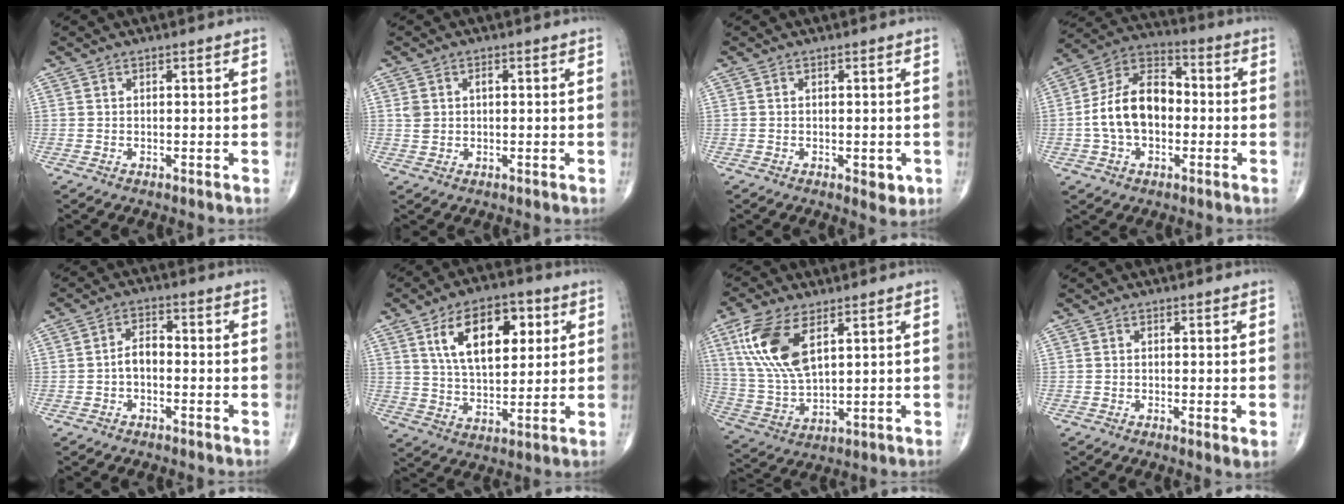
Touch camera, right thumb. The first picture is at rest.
{"total": 3.4, "force": [0.7, 2.1, 2.5], "torque": [-0.048, 0.006, 0.016]}
{"total": 2.1, "force": [-0.7, 1.0, 1.7], "torque": [-0.014, -0.003, -0.007]}
{"total": 14.3, "force": [-1.2, 9.4, 10.8], "torque": [-0.181, 0.038, -0.030]}
{"total": 3.8, "force": [-1.0, 2.2, 2.9], "torque": [-0.041, 0.020, -0.025]}
{"total": 15.7, "force": [5.4, 8.5, 12.0], "torque": [-0.161, -0.012, 0.095]}
{"total": 14.1, "force": [5.9, 6.6, 11.0], "torque": [-0.229, -0.015, 0.126]}
{"total": 1.8, "force": [-0.2, 0.3, 1.8], "torque": [-0.034, -0.009, -0.007]}